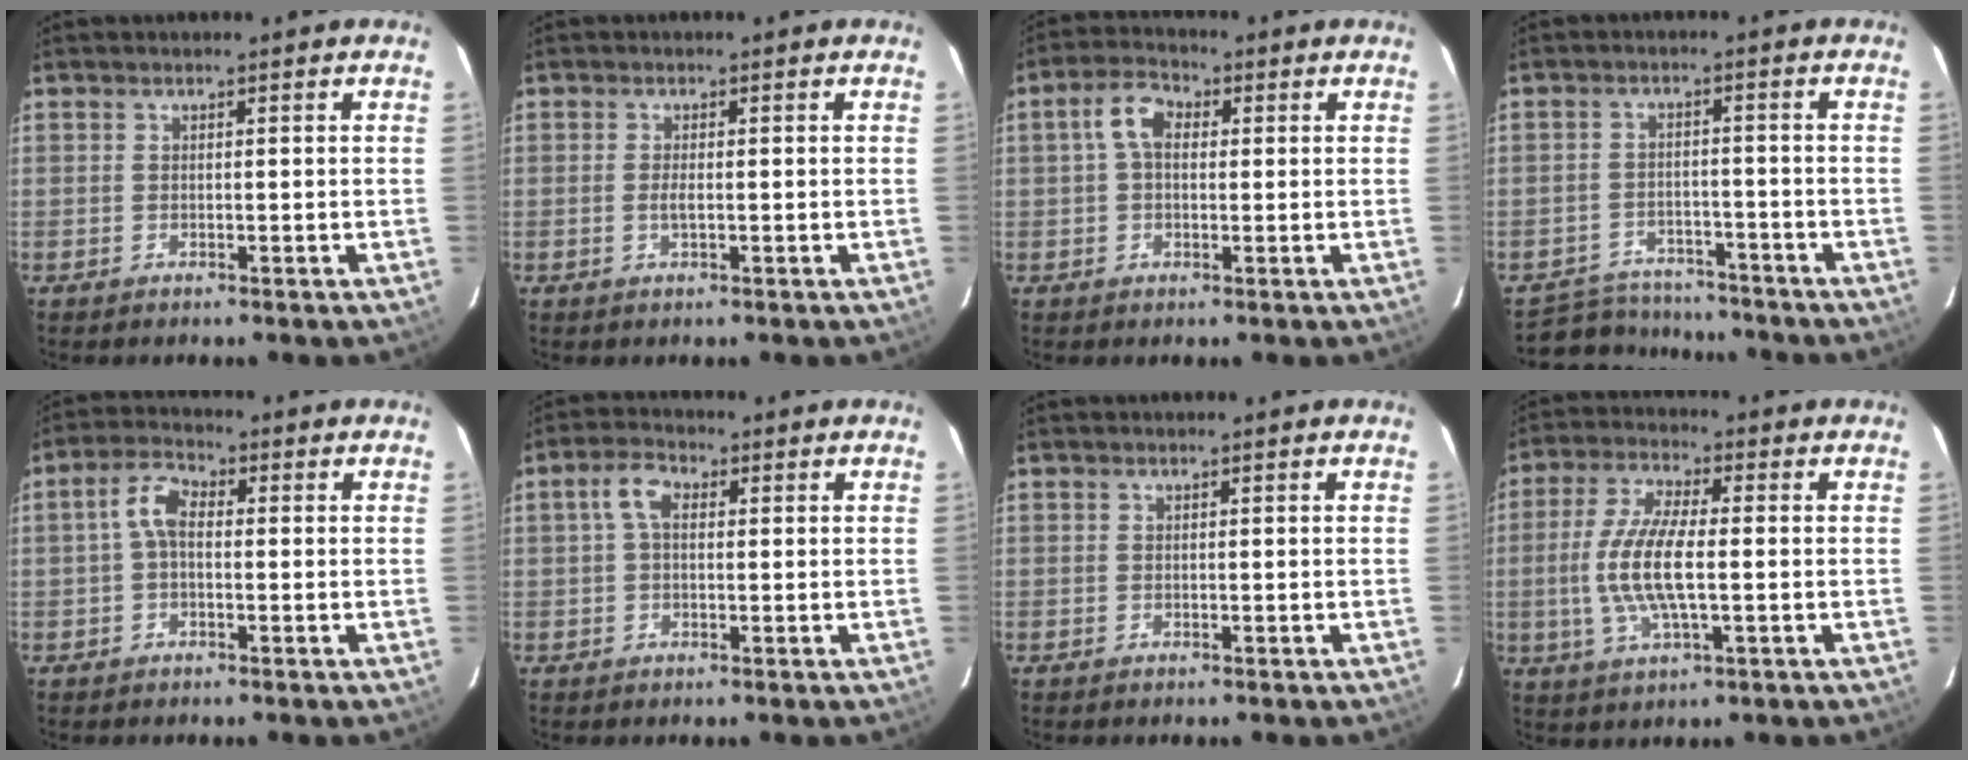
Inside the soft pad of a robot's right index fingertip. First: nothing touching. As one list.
[{"total": 1.4, "force": [-0.2, 0.4, 1.3], "torque": [-0.026, -0.003, -0.004]}, {"total": 5.3, "force": [0.9, 3.4, 3.9], "torque": [-0.077, 0.021, 0.016]}, {"total": 10.6, "force": [-9.5, 4.4, 2.0], "torque": [-0.060, 0.016, -0.133]}, {"total": 4.4, "force": [-0.1, 2.6, 3.6], "torque": [-0.076, 0.018, -0.002]}, {"total": 4.1, "force": [0.8, 2.5, 3.2], "torque": [-0.064, 0.016, 0.014]}, {"total": 0.0}, {"total": 11.1, "force": [-0.9, 3.2, 10.6], "torque": [-0.220, -0.001, -0.019]}]